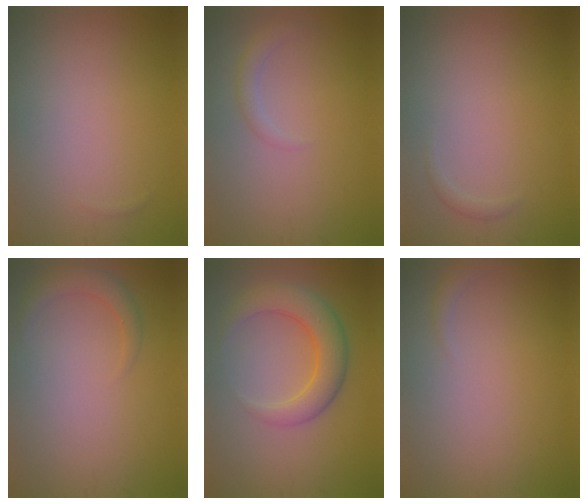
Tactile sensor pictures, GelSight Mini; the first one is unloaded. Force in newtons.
{"total": 1.3, "press": 1.3, "slide": 0.1}
{"total": 0.6, "press": 0.6, "slide": 0.0}
{"total": 1.9, "press": 1.9, "slide": 0.1}
{"total": 4.7, "press": 4.7, "slide": 0.1}
{"total": 0.9, "press": 0.9, "slide": 0.1}